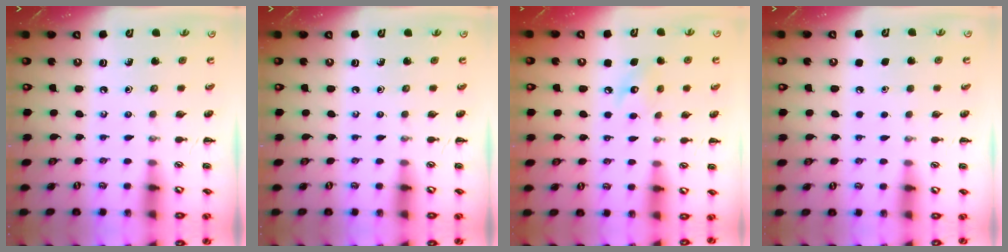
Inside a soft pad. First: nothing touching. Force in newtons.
{"total": 0.0}
{"total": 7.8, "press": 7.7, "slide": 1.4}
{"total": 1.7, "press": 1.7, "slide": 0.1}